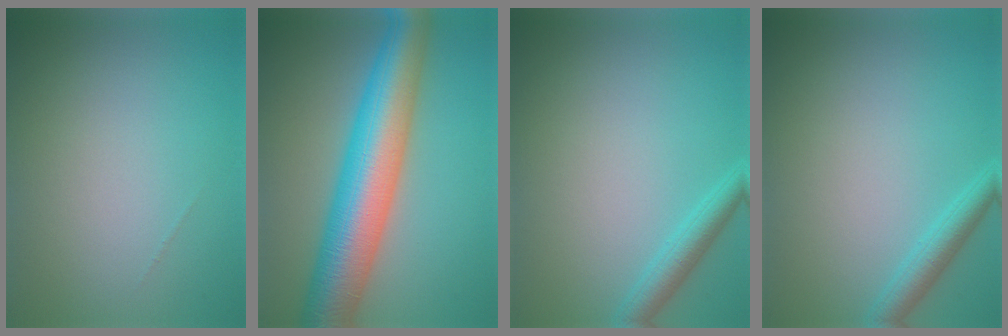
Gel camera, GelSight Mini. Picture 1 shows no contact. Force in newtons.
{"total": 11.0, "press": 11.0, "slide": 0.2}
{"total": 2.5, "press": 2.4, "slide": 0.1}
{"total": 2.5, "press": 2.4, "slide": 0.1}